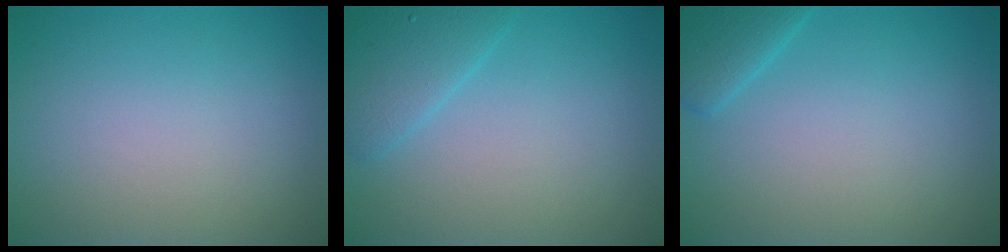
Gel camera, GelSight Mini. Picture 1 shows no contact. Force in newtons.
{"total": 2.6, "press": 2.6, "slide": 0.2}
{"total": 2.3, "press": 2.3, "slide": 0.2}